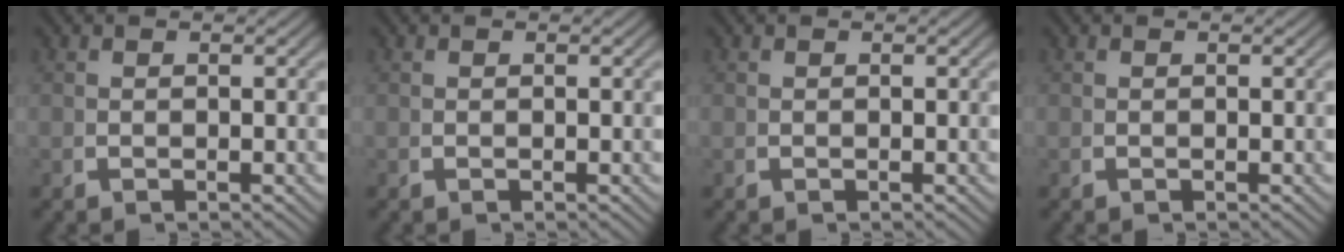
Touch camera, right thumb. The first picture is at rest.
{"total": 0.0}
{"total": 0.0}
{"total": 0.0}